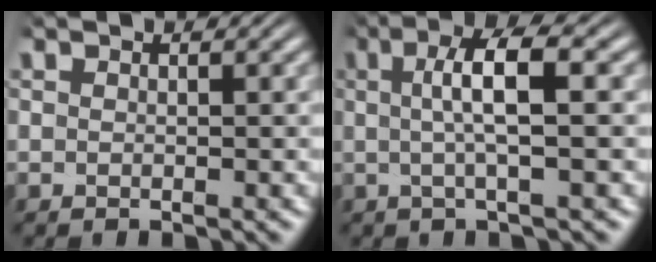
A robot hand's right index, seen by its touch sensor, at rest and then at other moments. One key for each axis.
{"total": 5.2, "fx": 0.5, "fy": 1.2, "fz": 5.0, "tx": -0.094, "ty": 0.010, "tz": 0.003}